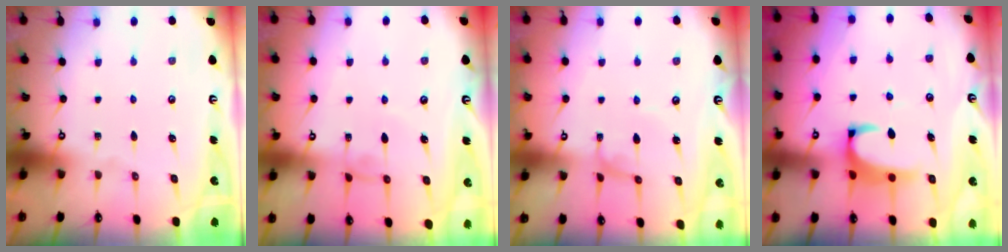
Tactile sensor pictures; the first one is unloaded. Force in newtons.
{"total": 1.0, "press": 0.8, "slide": 0.5}
{"total": 0.6, "press": 0.5, "slide": 0.2}
{"total": 2.1, "press": 1.9, "slide": 0.9}